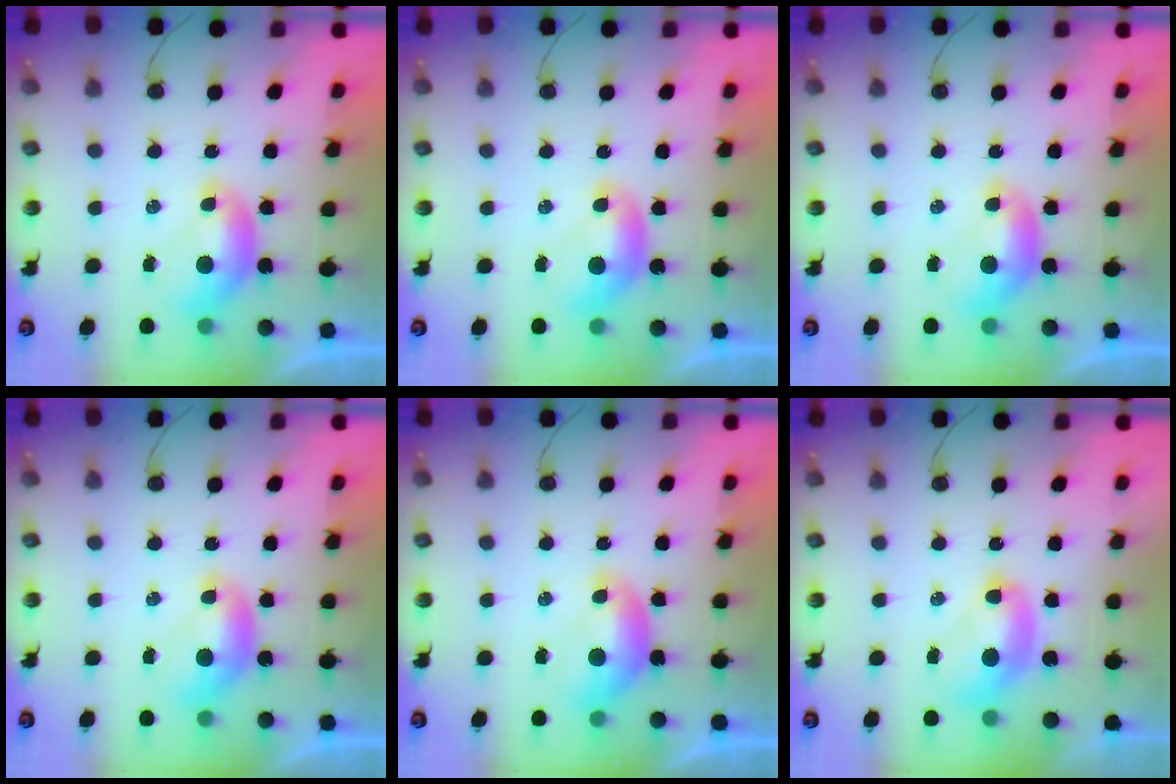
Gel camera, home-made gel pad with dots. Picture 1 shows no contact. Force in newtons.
{"total": 0.0}
{"total": 0.0}
{"total": 0.0}
{"total": 0.6, "press": 0.5, "slide": 0.3}
{"total": 2.7, "press": 2.7, "slide": 0.1}